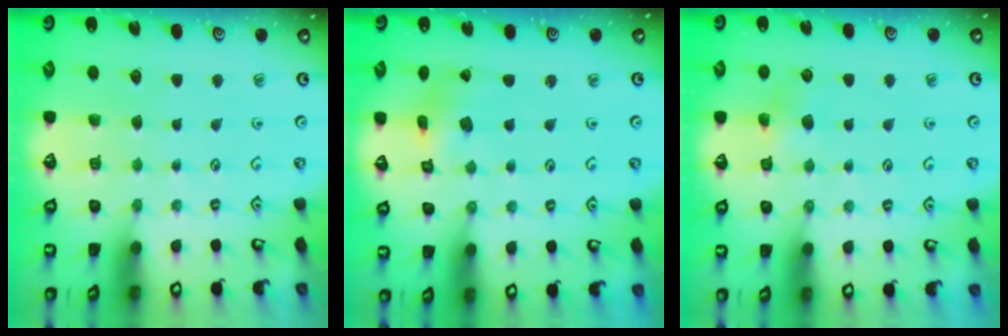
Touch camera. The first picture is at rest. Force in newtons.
{"total": 3.8, "press": 3.7, "slide": 0.8}
{"total": 5.4, "press": 5.3, "slide": 0.6}